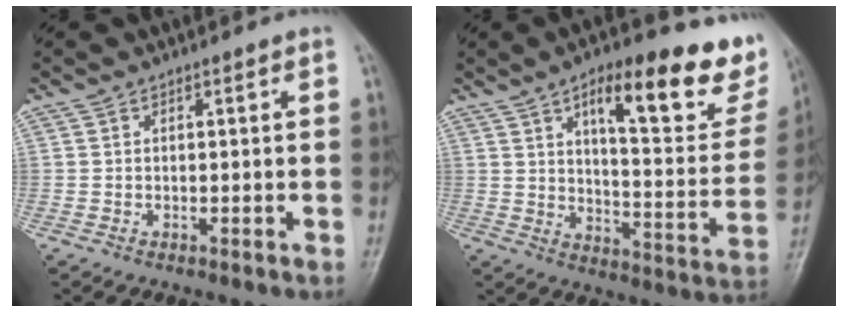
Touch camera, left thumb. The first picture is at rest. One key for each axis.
{"total": 22.2, "fx": 13.0, "fy": 7.5, "fz": 16.3, "tx": -0.165, "ty": -0.050, "tz": 0.182}